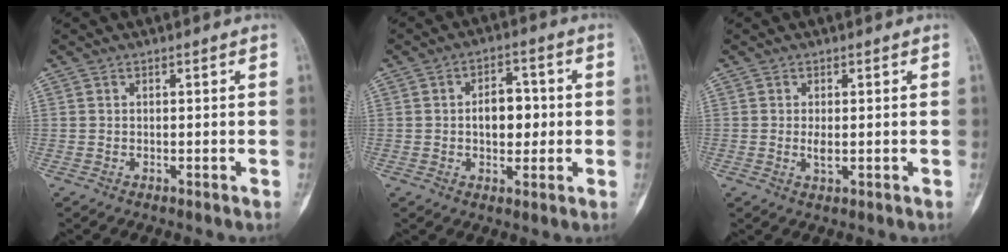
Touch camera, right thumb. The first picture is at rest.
{"total": 7.2, "force": [0.1, 4.6, 5.6], "torque": [-0.055, 0.012, -0.001]}
{"total": 1.8, "force": [0.0, 0.7, 1.7], "torque": [-0.031, -0.004, 0.001]}